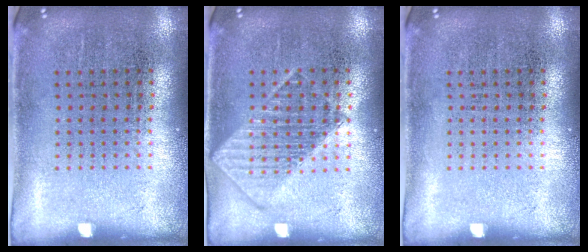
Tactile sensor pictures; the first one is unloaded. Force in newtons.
{"total": 1.2, "press": 1.2, "slide": 0.2}
{"total": 0.0}